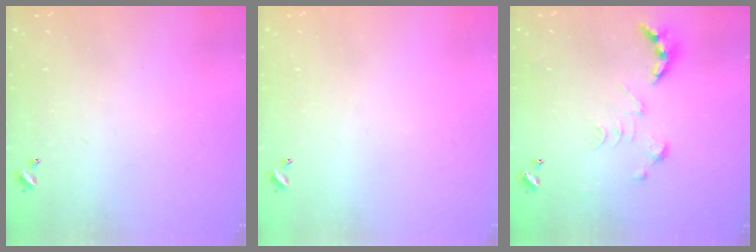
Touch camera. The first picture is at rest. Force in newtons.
{"total": 0.0}
{"total": 0.8, "press": 0.8, "slide": 0.3}